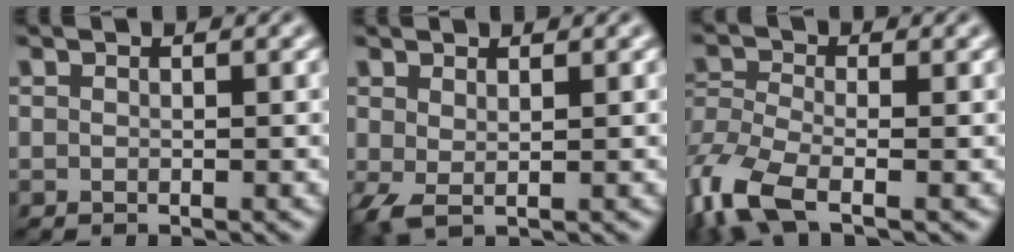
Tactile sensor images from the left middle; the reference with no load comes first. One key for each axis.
{"total": 1.7, "fx": 0.5, "fy": 0.6, "fz": 1.5, "tx": -0.040, "ty": -0.001, "tz": 0.009}
{"total": 6.5, "fx": -3.9, "fy": 2.5, "fz": 4.6, "tx": -0.115, "ty": -0.016, "tz": -0.093}